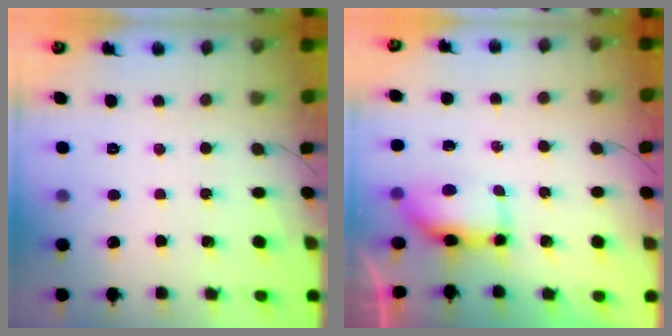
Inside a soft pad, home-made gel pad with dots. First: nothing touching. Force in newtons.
{"total": 6.6, "press": 6.6, "slide": 0.9}